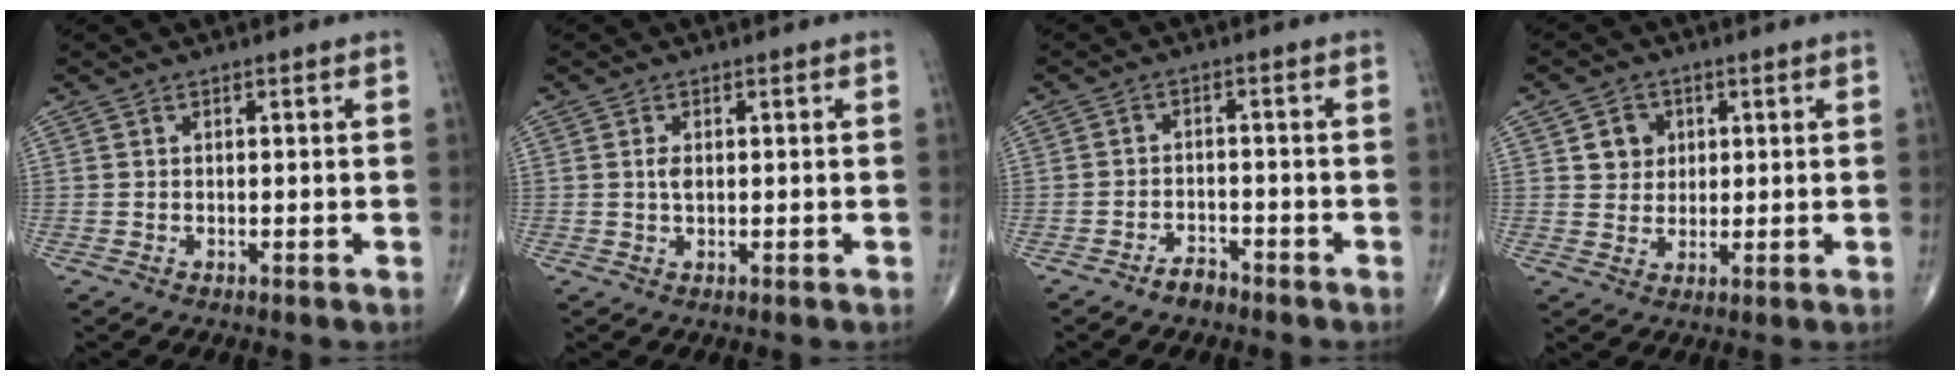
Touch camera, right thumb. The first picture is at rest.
{"total": 1.7, "force": [0.2, 0.9, 1.4], "torque": [-0.028, -0.001, 0.006]}
{"total": 3.0, "force": [-2.4, 1.4, 1.0], "torque": [-0.016, 0.013, -0.041]}
{"total": 4.9, "force": [1.6, 4.3, 1.8], "torque": [-0.005, -0.004, 0.026]}